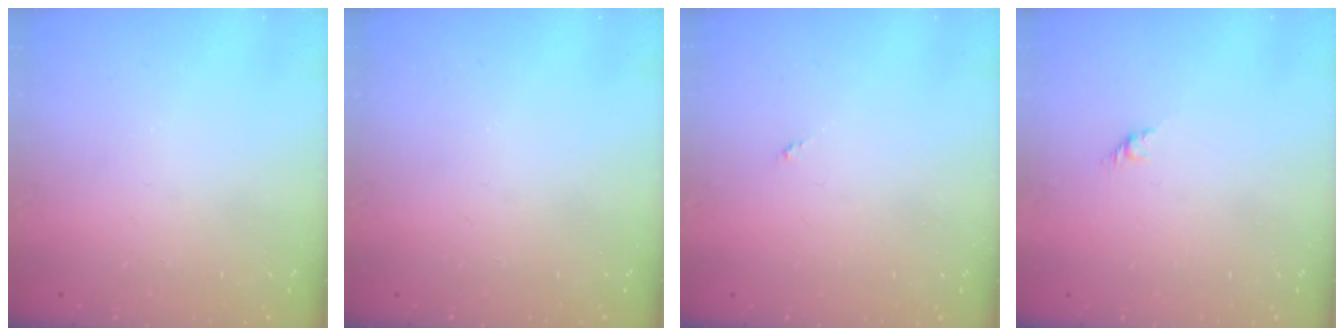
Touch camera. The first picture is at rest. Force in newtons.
{"total": 0.0}
{"total": 0.0}
{"total": 1.6, "press": 1.5, "slide": 0.7}